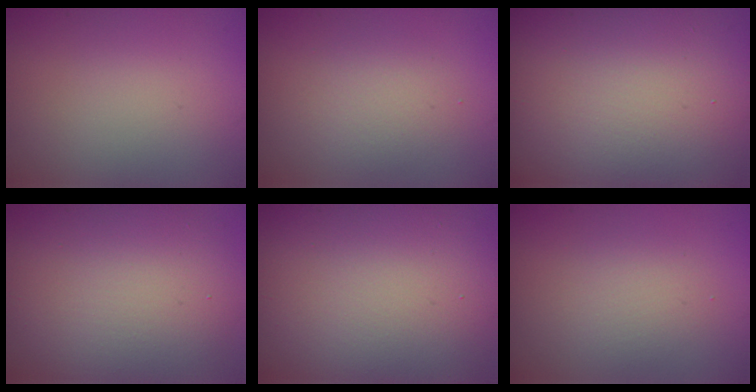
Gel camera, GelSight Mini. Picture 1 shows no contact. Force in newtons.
{"total": 2.2, "press": 2.1, "slide": 0.2}
{"total": 19.3, "press": 19.3, "slide": 0.6}
{"total": 10.1, "press": 10.1, "slide": 0.8}
{"total": 15.6, "press": 15.6, "slide": 0.9}
{"total": 1.9, "press": 1.9, "slide": 0.1}